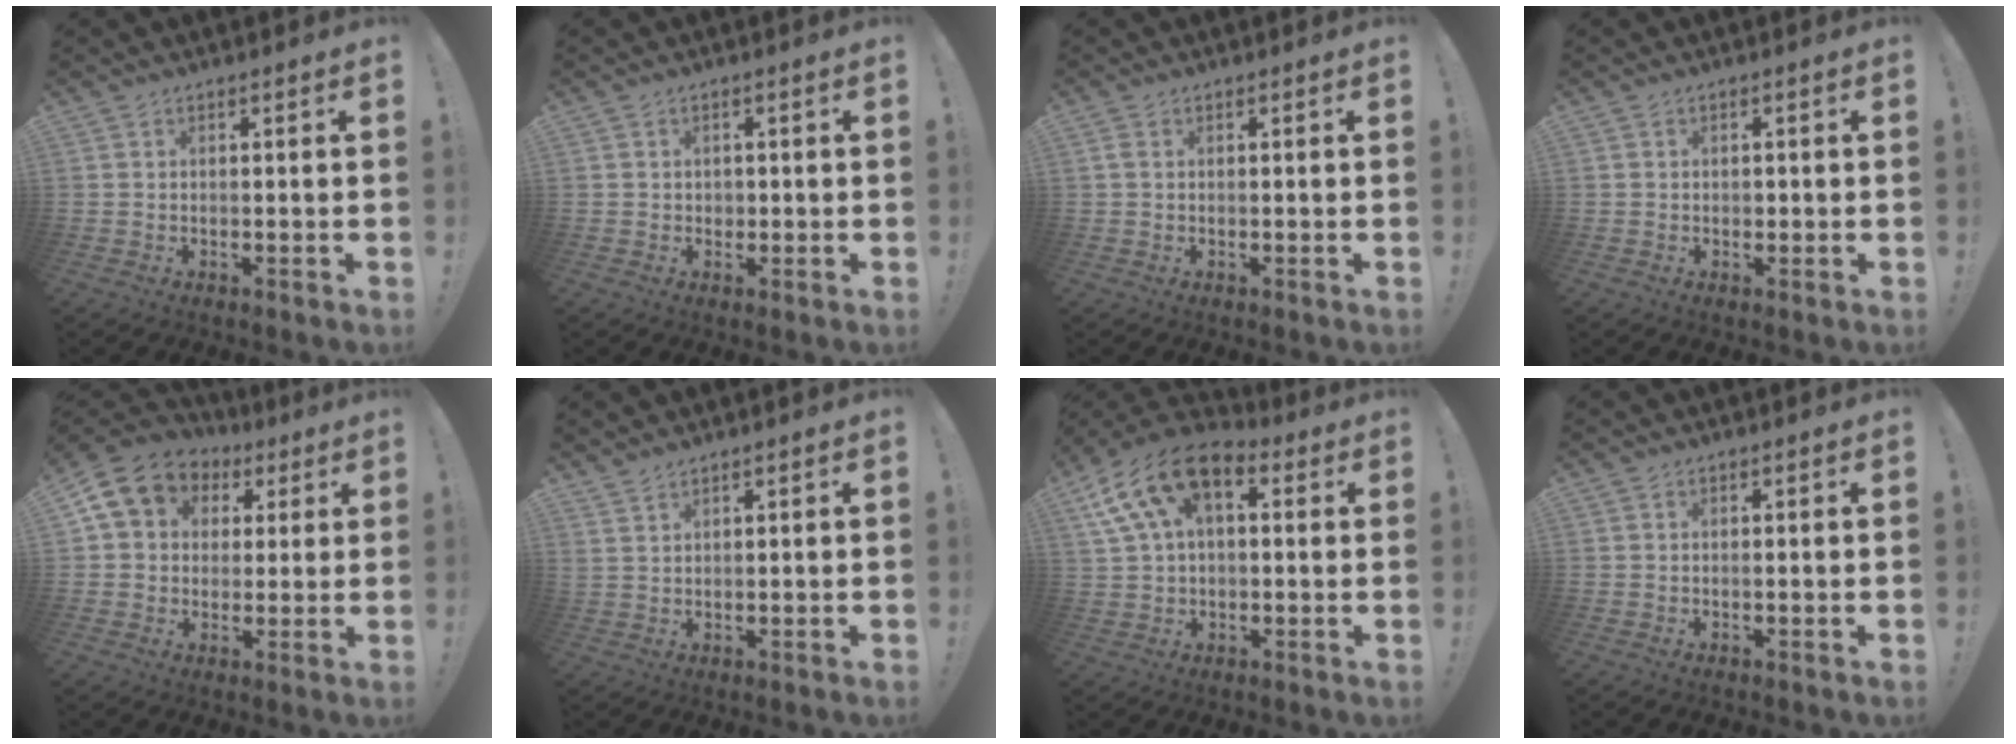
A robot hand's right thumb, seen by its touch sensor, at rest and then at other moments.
{"total": 1.5, "force": [0.3, 1.4, 0.2], "torque": [0.004, -0.001, 0.003]}
{"total": 1.2, "force": [0.3, 0.8, 0.9], "torque": [-0.021, 0.006, 0.007]}
{"total": 0.9, "force": [-0.1, 0.9, 0.2], "torque": [-0.003, 0.002, -0.002]}
{"total": 11.4, "force": [4.1, 9.3, 5.2], "torque": [-0.076, -0.013, 0.083]}
{"total": 2.1, "force": [1.9, 0.6, 0.8], "torque": [-0.010, -0.014, 0.035]}
{"total": 15.9, "force": [7.2, 9.2, 10.7], "torque": [-0.196, -0.030, 0.131]}
{"total": 0.0}